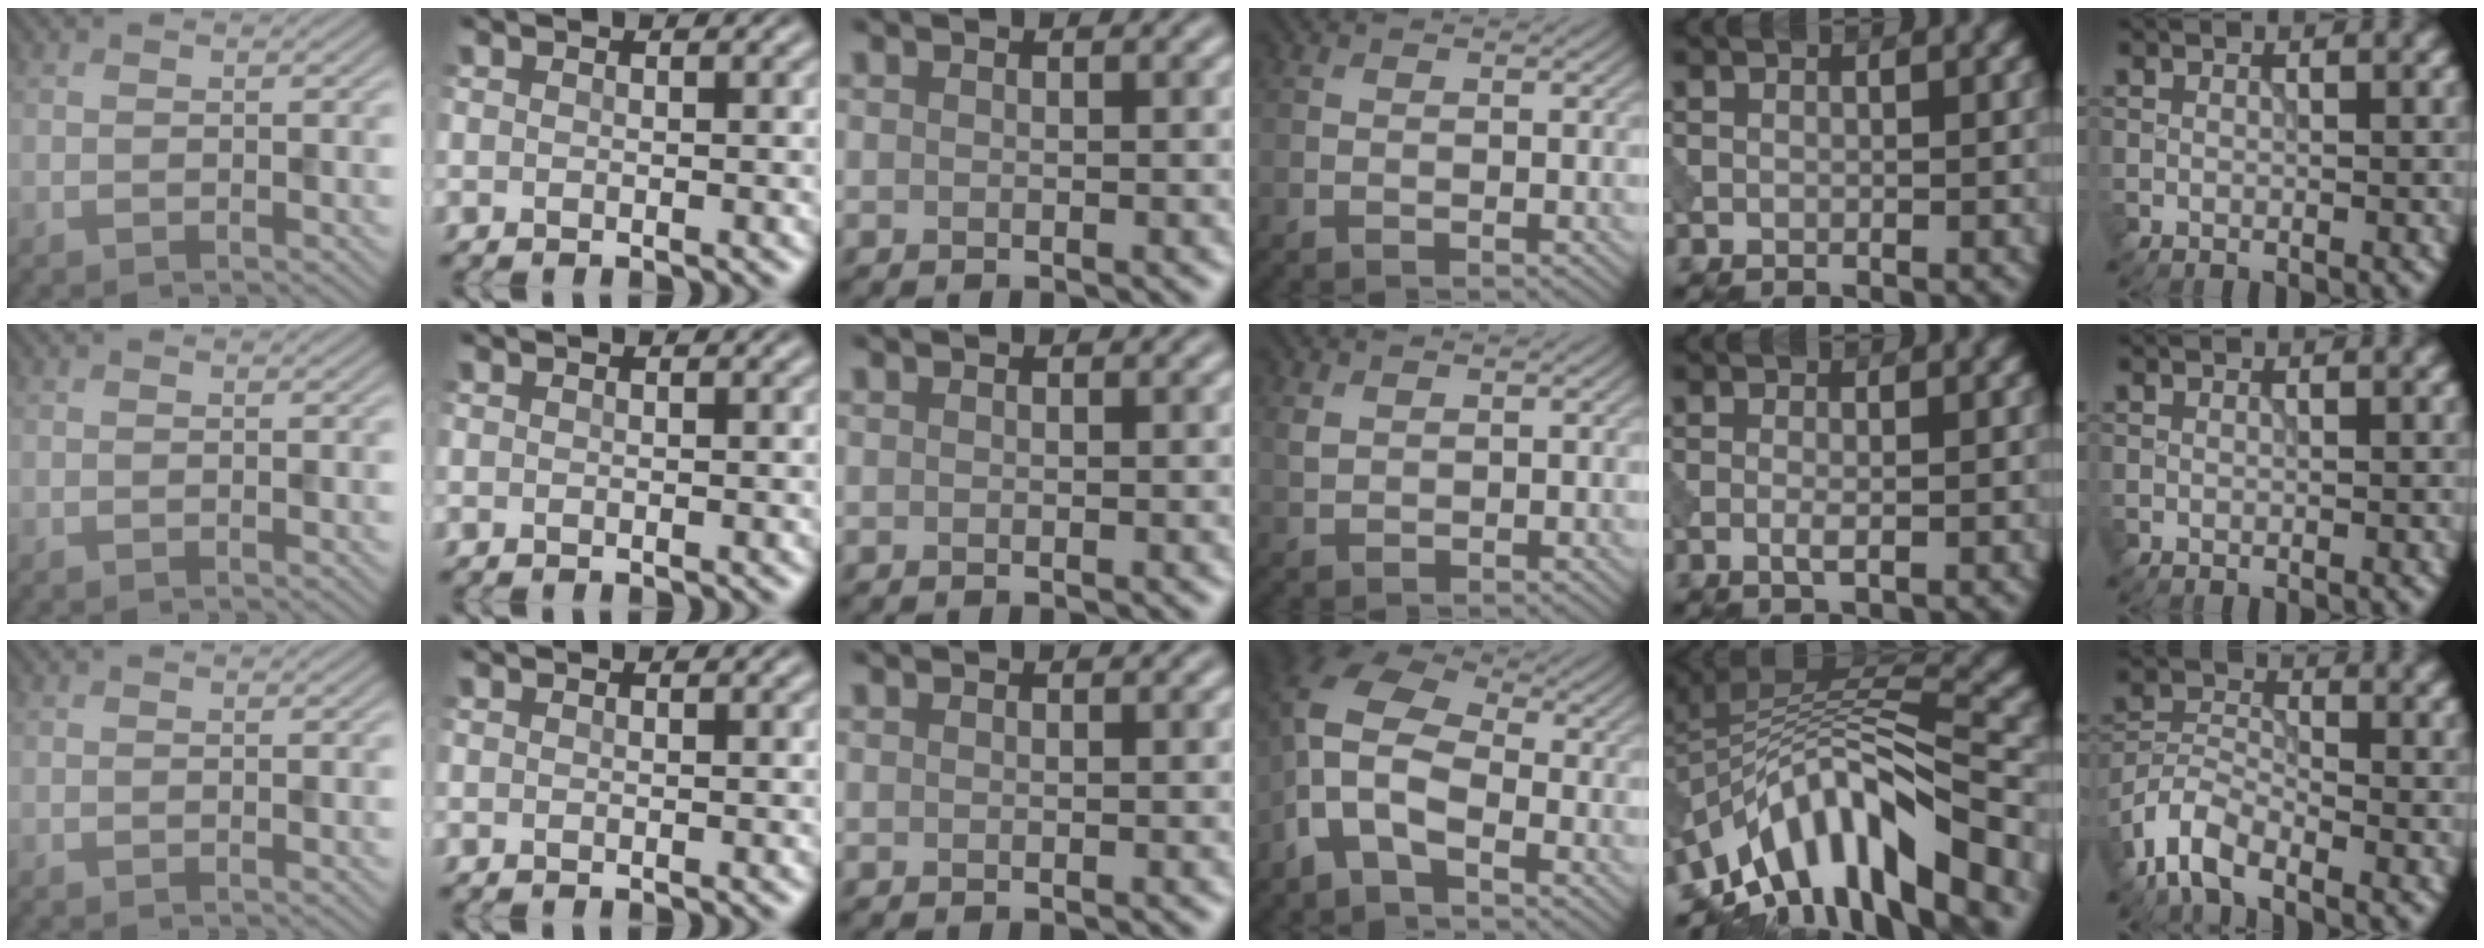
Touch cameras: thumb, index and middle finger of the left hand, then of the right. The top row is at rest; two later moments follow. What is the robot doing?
{"motion": "dispense", "object": "pipette"}